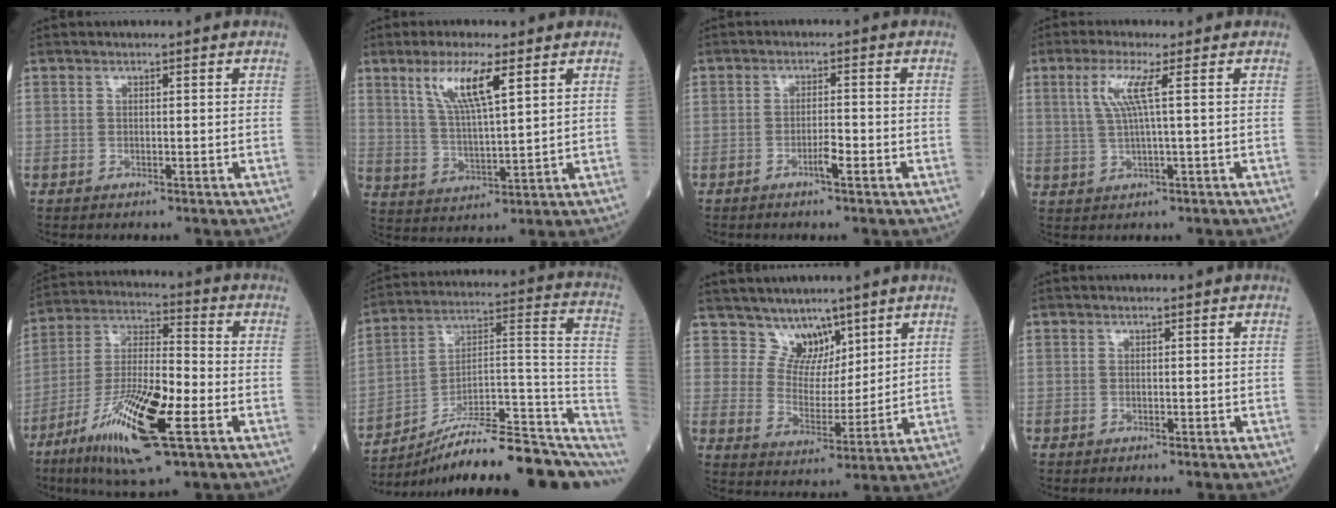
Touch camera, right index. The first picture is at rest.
{"total": 8.9, "force": [4.6, 1.2, 7.5], "torque": [-0.150, -0.001, 0.093]}
{"total": 2.3, "force": [-1.2, 0.2, 2.0], "torque": [-0.034, 0.001, -0.019]}
{"total": 4.8, "force": [1.5, -0.4, 4.6], "torque": [-0.100, 0.006, 0.037]}
{"total": 16.7, "force": [-7.6, 2.4, 14.7], "torque": [-0.293, -0.026, -0.132]}
{"total": 21.7, "force": [-15.5, 4.4, 14.5], "torque": [-0.145, 0.048, -0.231]}
{"total": 6.2, "force": [4.9, 3.7, 1.0], "torque": [-0.013, 0.000, 0.097]}
{"total": 0.0}